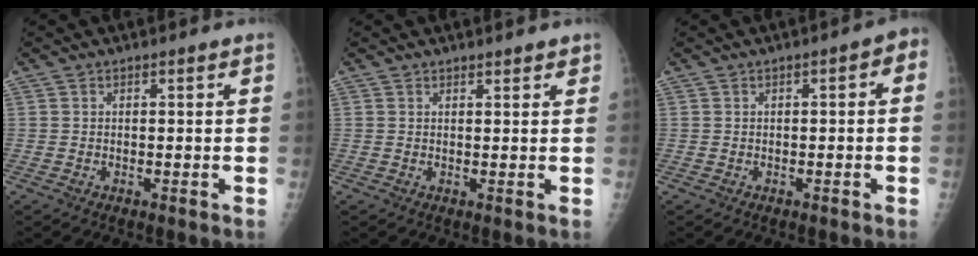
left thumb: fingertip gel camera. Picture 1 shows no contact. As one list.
[{"total": 1.6, "force": [1.4, 0.6, 0.3], "torque": [0.010, -0.004, 0.015]}, {"total": 2.7, "force": [-0.3, 1.2, 2.4], "torque": [-0.018, 0.019, -0.012]}]